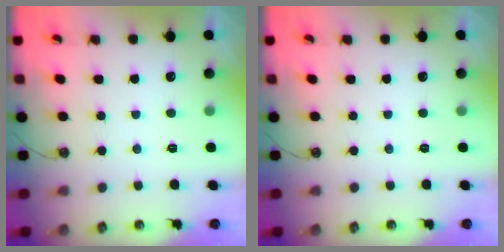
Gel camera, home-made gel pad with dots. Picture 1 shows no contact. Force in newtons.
{"total": 0.0}